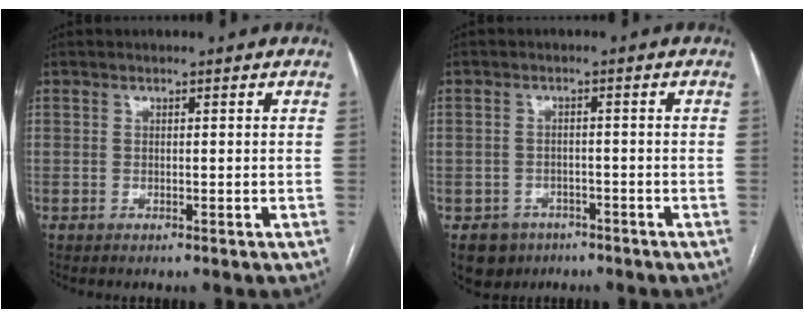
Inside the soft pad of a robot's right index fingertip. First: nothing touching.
{"total": 4.5, "force": [-2.8, 3.5, 0.4], "torque": [-0.004, 0.007, -0.038]}